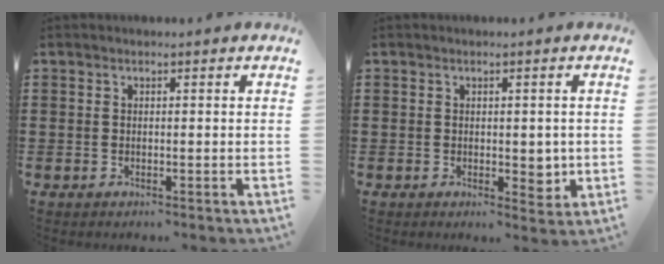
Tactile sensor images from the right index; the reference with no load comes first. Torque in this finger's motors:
{"motor_torque": [-0.07, -0.07, 0.12, 0.04]}